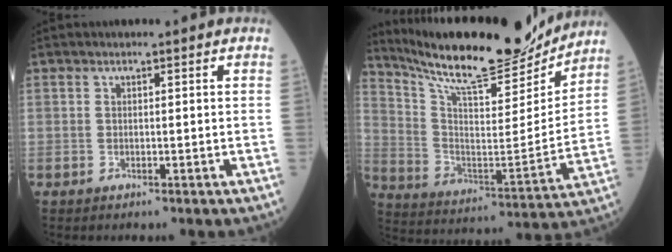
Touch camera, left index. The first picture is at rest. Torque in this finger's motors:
{"motor_torque": [0.99, -1.12, 0.43, 0.13]}